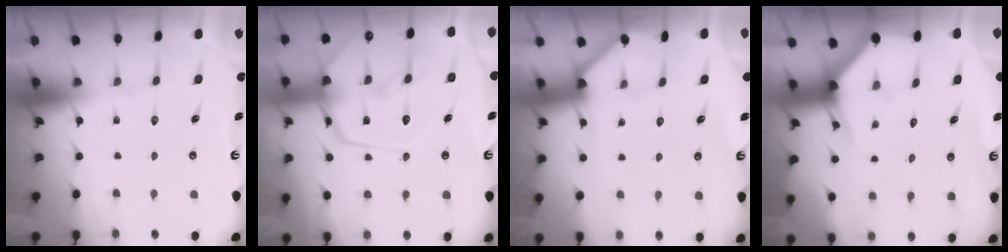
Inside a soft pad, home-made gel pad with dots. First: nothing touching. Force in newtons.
{"total": 16.7, "press": 16.6, "slide": 1.4}
{"total": 2.0, "press": 2.0, "slide": 0.1}
{"total": 2.8, "press": 2.8, "slide": 0.1}